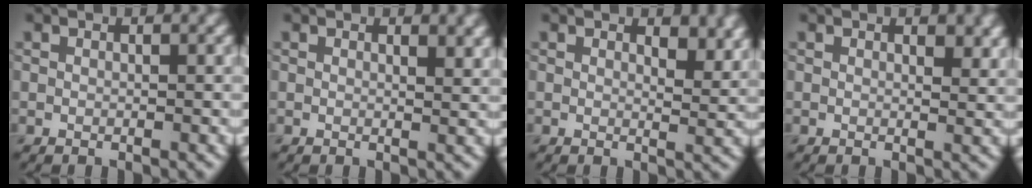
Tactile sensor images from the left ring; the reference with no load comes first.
{"total": 1.7, "force": [1.0, 0.5, 1.2], "torque": [-0.011, -0.003, 0.017]}
{"total": 2.7, "force": [1.7, 1.0, 1.8], "torque": [-0.024, -0.007, 0.028]}
{"total": 1.7, "force": [1.0, 0.6, 1.2], "torque": [-0.012, -0.005, 0.018]}